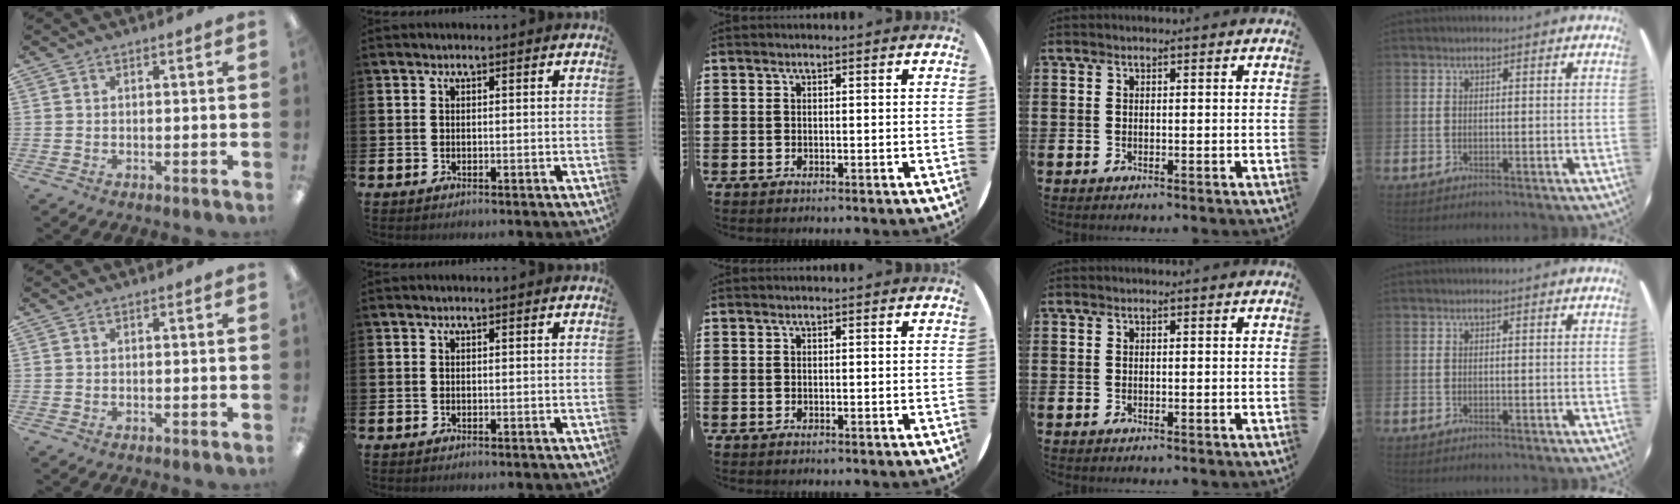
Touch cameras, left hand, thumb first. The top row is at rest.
{}